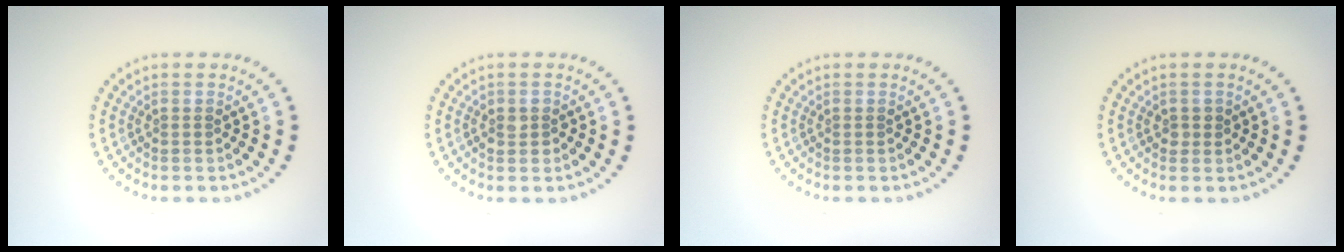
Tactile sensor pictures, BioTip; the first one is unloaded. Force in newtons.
{"total": 1.4, "press": 1.3, "slide": 0.4}
{"total": 0.0}
{"total": 0.8, "press": 0.8, "slide": 0.2}